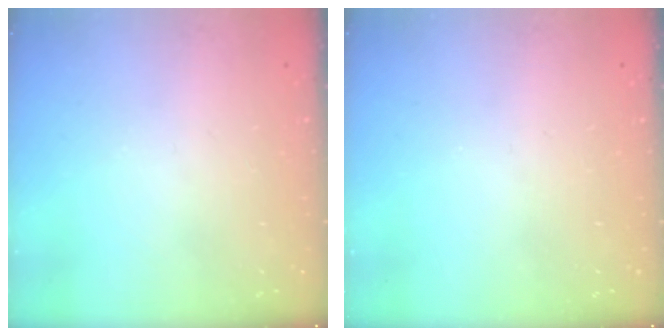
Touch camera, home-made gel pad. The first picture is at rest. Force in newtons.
{"total": 0.0}